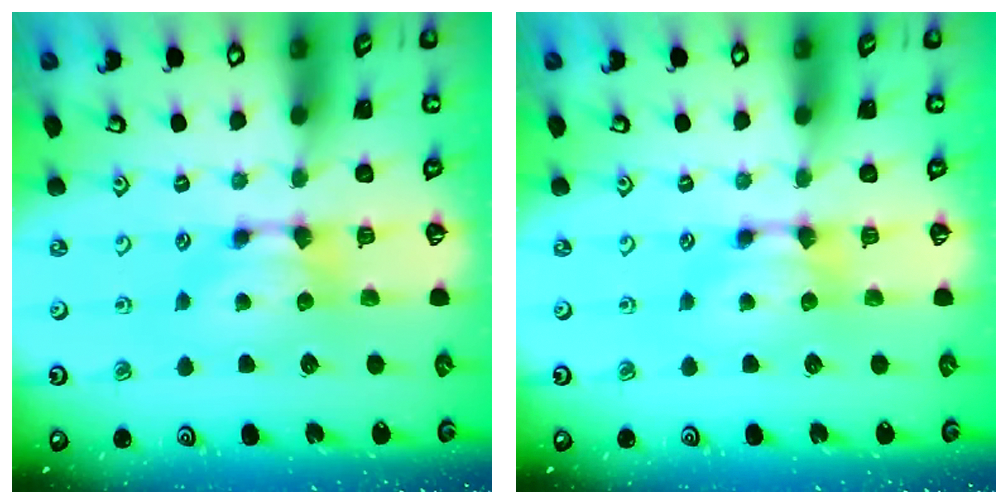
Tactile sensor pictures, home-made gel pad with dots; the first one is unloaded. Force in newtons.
{"total": 0.0}